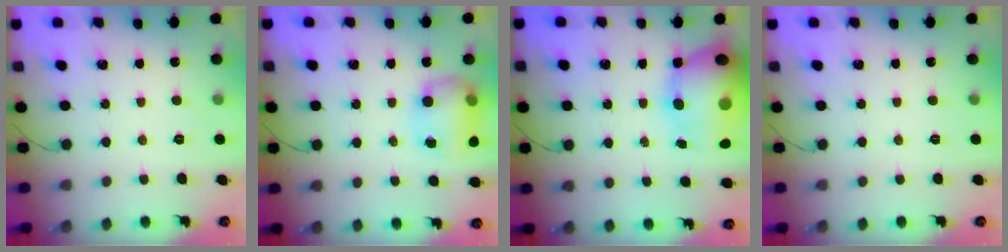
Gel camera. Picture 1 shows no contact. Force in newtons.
{"total": 8.0, "press": 8.0, "slide": 0.5}
{"total": 18.5, "press": 17.9, "slide": 4.9}
{"total": 0.0}